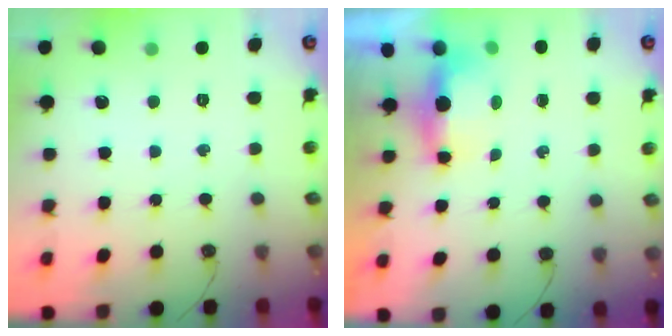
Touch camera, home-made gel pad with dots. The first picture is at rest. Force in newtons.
{"total": 5.1, "press": 4.9, "slide": 1.3}